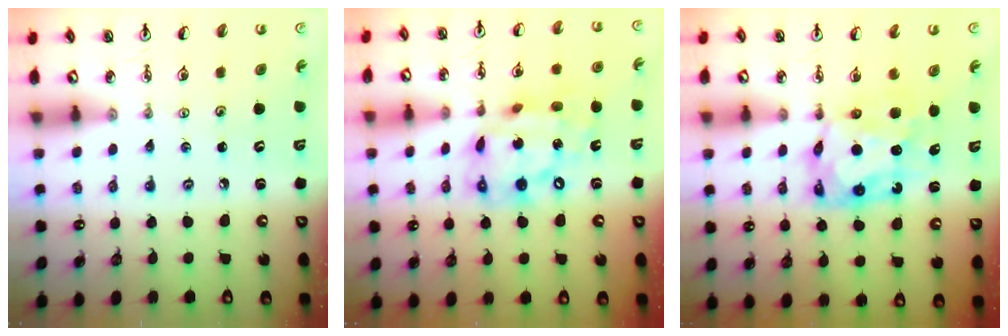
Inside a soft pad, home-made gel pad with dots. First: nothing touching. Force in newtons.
{"total": 14.5, "press": 14.4, "slide": 1.1}
{"total": 7.7, "press": 7.7, "slide": 0.8}